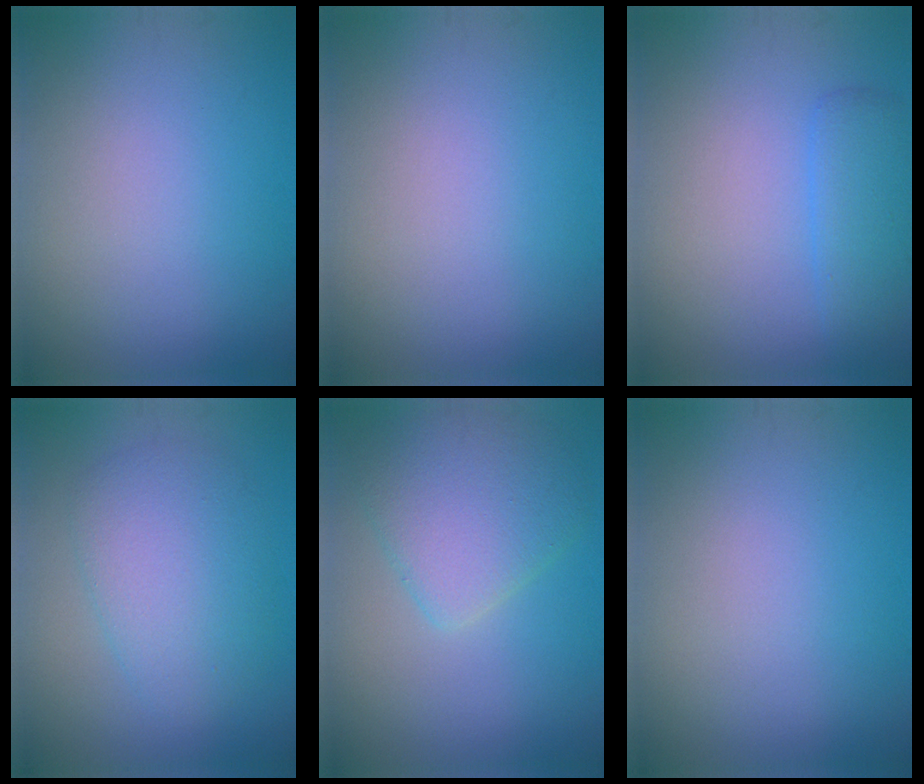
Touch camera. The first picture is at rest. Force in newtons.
{"total": 0.0}
{"total": 2.7, "press": 2.7, "slide": 0.1}
{"total": 4.6, "press": 4.6, "slide": 0.0}
{"total": 4.9, "press": 4.8, "slide": 0.3}
{"total": 0.0}